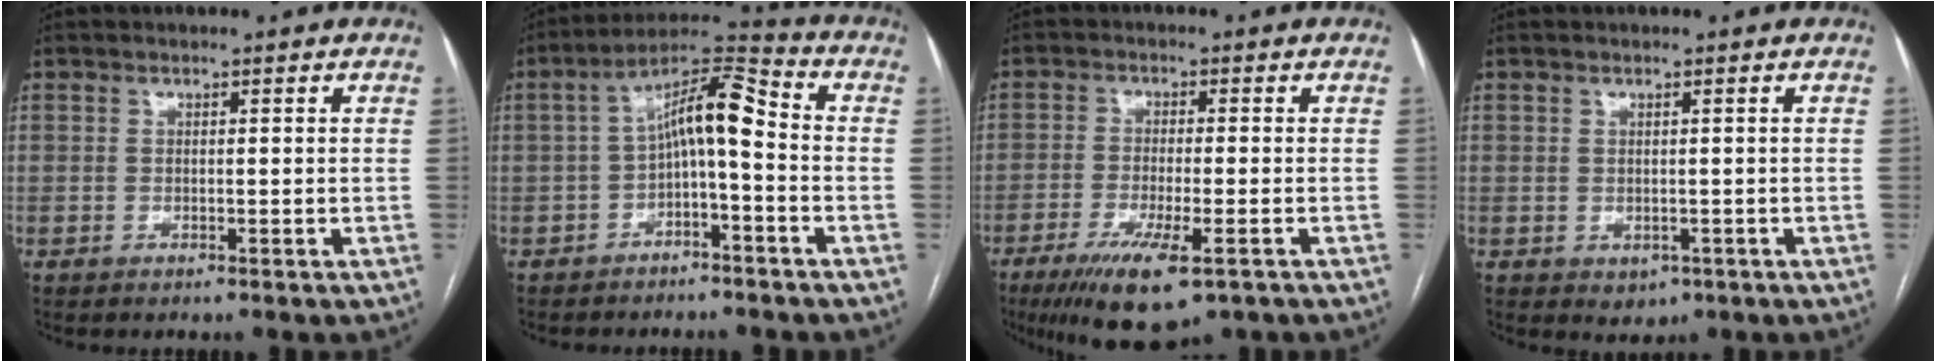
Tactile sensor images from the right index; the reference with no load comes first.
{"total": 9.4, "force": [-0.9, 2.3, 9.1], "torque": [-0.153, 0.042, -0.017]}
{"total": 10.7, "force": [-6.3, 2.1, 8.3], "torque": [-0.144, -0.027, -0.097]}
{"total": 2.1, "force": [-0.6, 1.7, 1.0], "torque": [-0.010, -0.001, 0.004]}